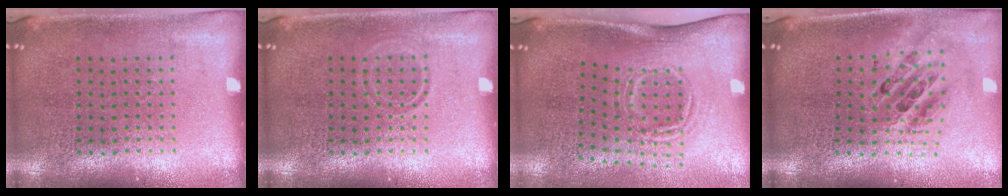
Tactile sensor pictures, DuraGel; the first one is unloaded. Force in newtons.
{"total": 0.9, "press": 0.9, "slide": 0.2}
{"total": 1.9, "press": 1.3, "slide": 1.4}
{"total": 2.1, "press": 1.6, "slide": 1.4}